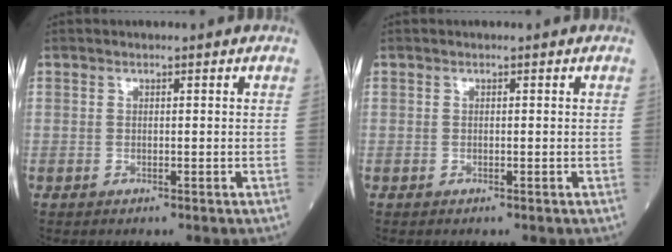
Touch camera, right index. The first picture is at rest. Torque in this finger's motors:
{"motor_torque": [0.00, 0.00, 0.00, 0.01]}